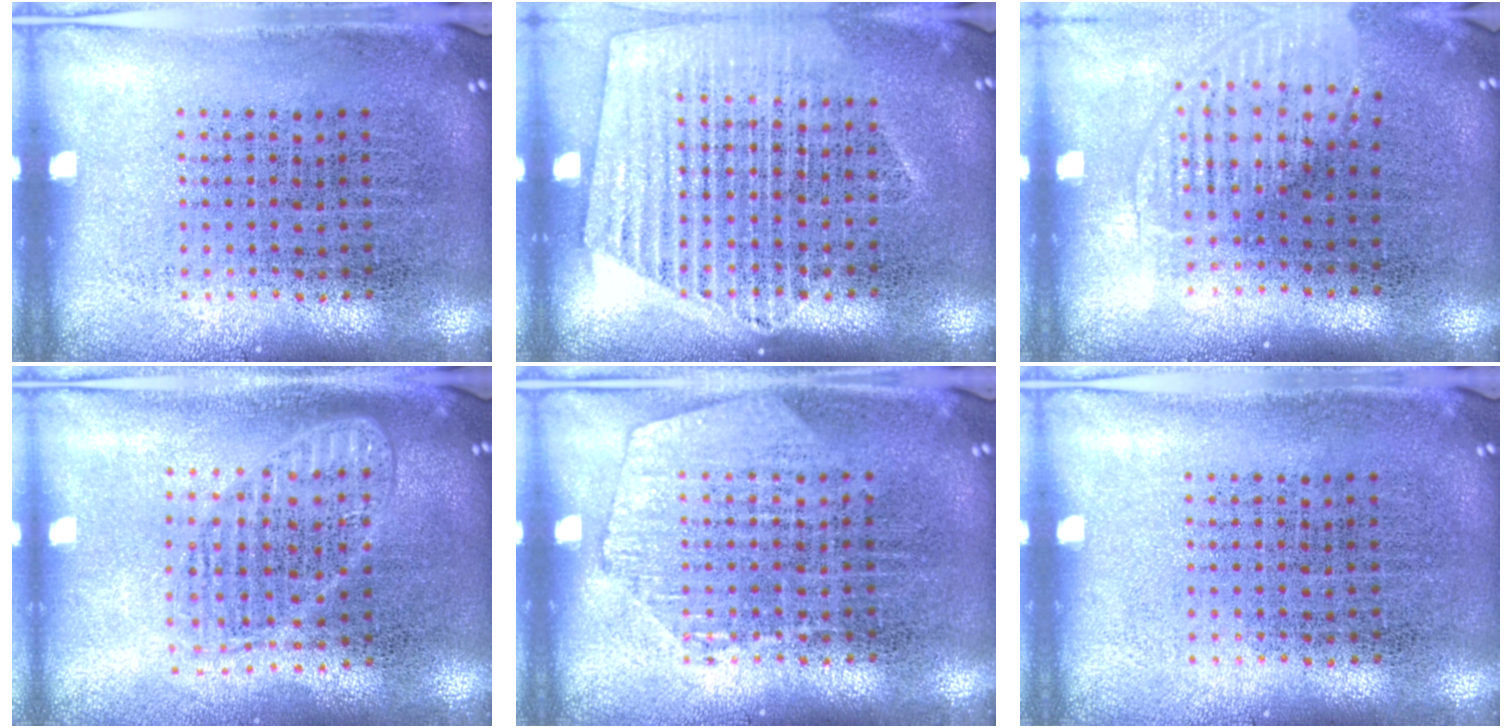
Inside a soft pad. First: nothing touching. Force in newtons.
{"total": 1.6, "press": 1.4, "slide": 0.6}
{"total": 1.3, "press": 1.1, "slide": 0.7}
{"total": 1.6, "press": 1.4, "slide": 0.8}
{"total": 1.5, "press": 1.5, "slide": 0.3}
{"total": 0.0}